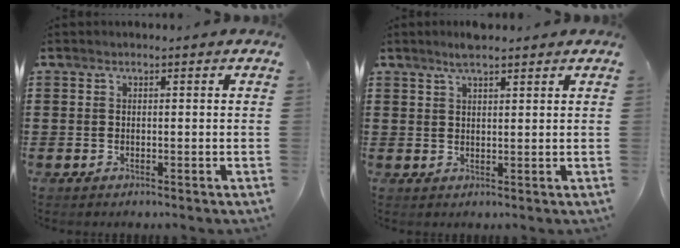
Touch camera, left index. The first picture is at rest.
{"total": 3.2, "force": [2.6, 0.5, 1.8], "torque": [-0.039, 0.004, 0.047]}